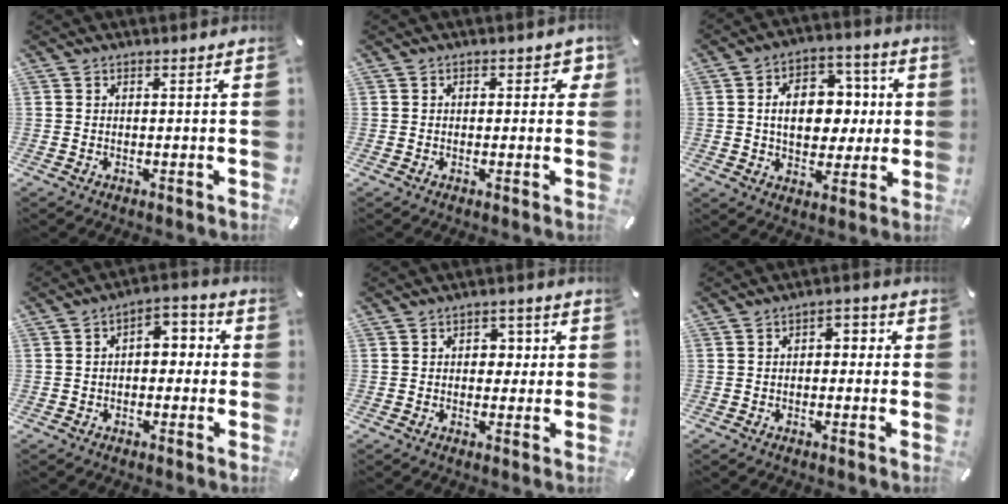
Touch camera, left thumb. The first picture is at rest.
{"total": 2.5, "force": [0.3, 1.8, 1.8], "torque": [-0.012, 0.000, -0.002]}
{"total": 12.9, "force": [0.7, 9.7, 8.5], "torque": [-0.128, 0.010, 0.016]}
{"total": 4.7, "force": [-0.8, 3.3, 3.2], "torque": [-0.045, 0.005, -0.023]}
{"total": 3.9, "force": [0.1, 3.1, 2.3], "torque": [-0.023, 0.001, -0.010]}
{"total": 3.0, "force": [-1.2, 1.9, 2.0], "torque": [-0.037, 0.015, -0.027]}